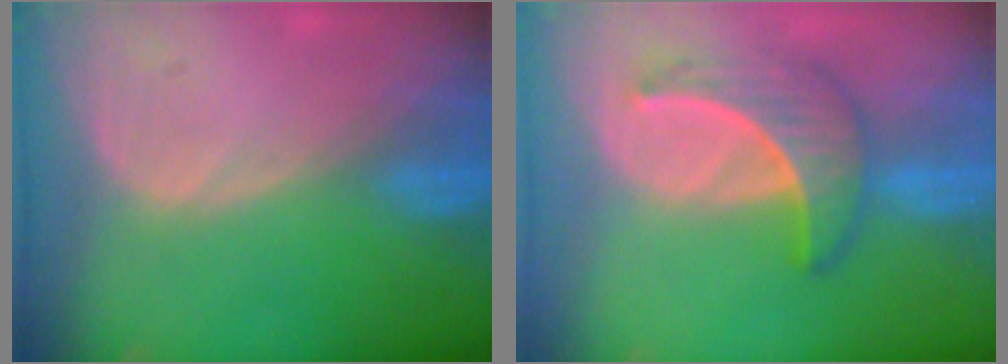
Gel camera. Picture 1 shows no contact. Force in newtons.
{"total": 6.8, "press": 6.1, "slide": 3.0}